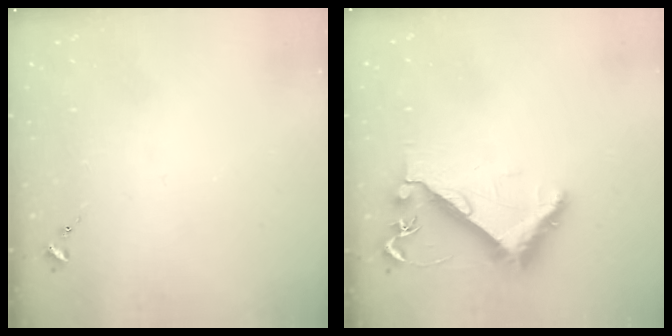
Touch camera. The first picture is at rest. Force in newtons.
{"total": 8.4, "press": 8.4, "slide": 0.4}